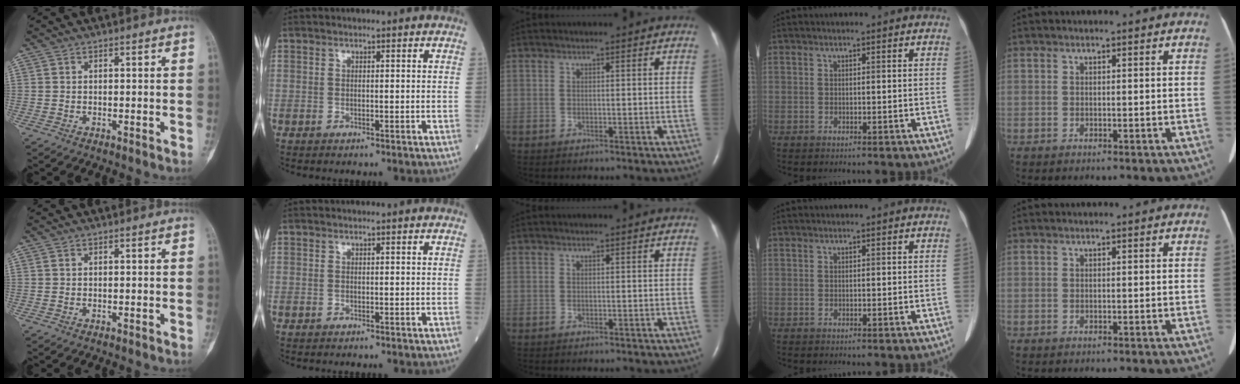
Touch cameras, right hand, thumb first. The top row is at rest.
{}